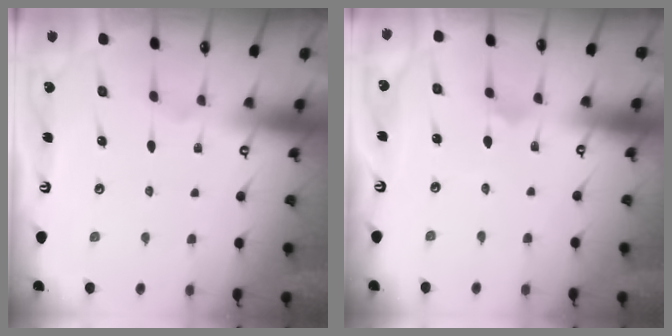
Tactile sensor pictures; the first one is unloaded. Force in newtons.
{"total": 2.3, "press": 2.3, "slide": 0.0}